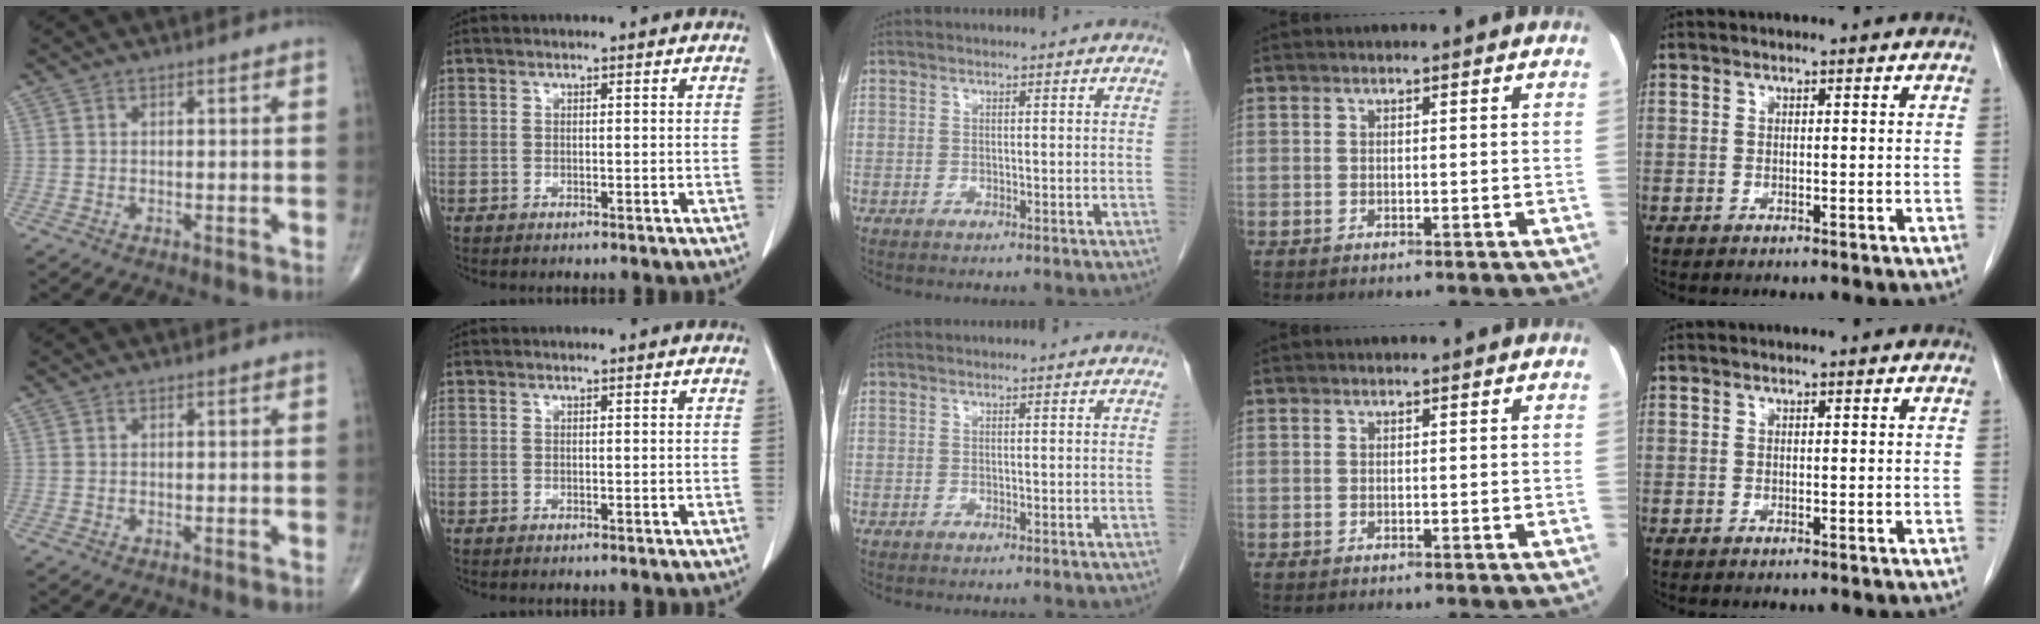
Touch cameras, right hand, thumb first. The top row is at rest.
{}